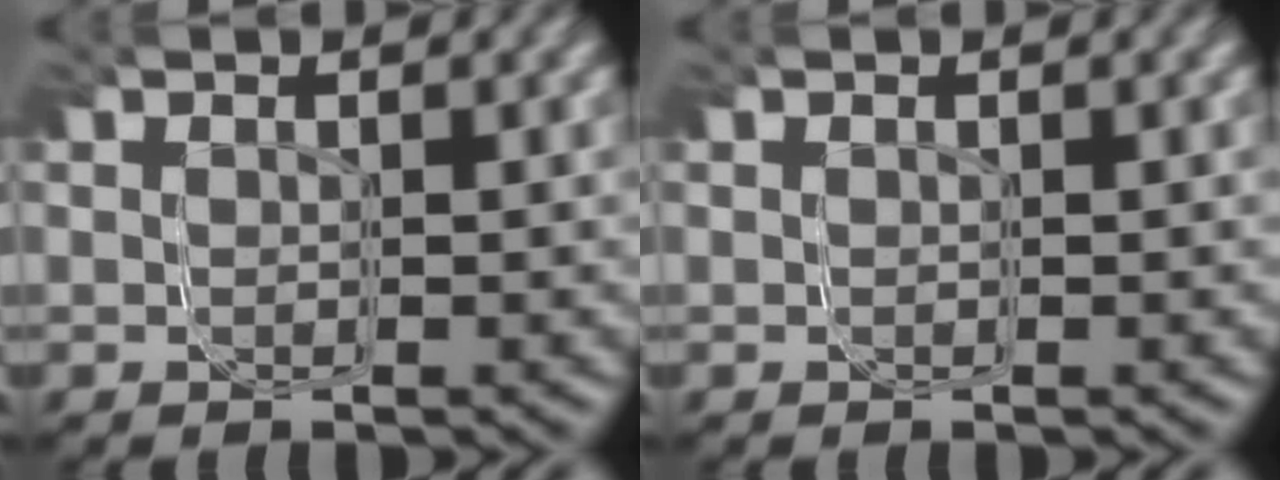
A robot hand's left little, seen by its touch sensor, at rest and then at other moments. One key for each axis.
{"total": 0.0}